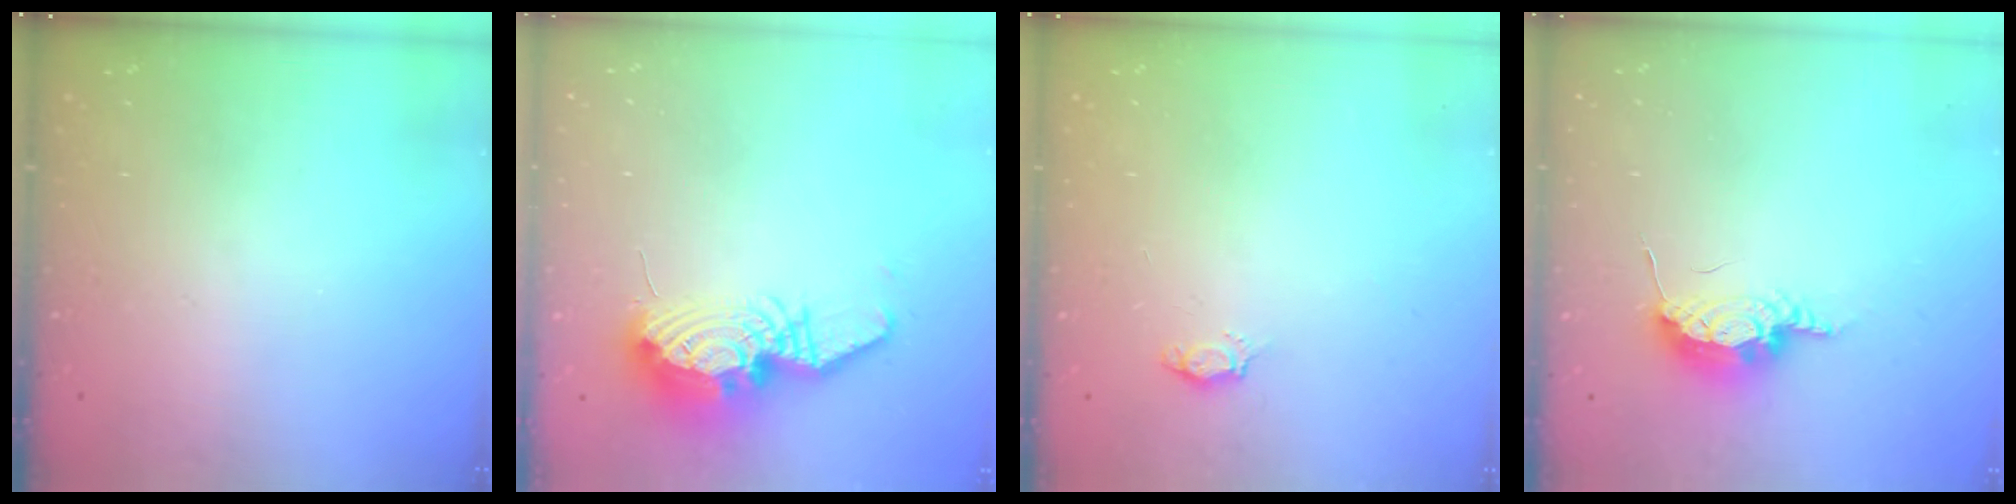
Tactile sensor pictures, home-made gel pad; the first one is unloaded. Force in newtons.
{"total": 13.3, "press": 13.2, "slide": 1.7}
{"total": 3.0, "press": 2.9, "slide": 0.4}
{"total": 8.6, "press": 8.1, "slide": 2.7}